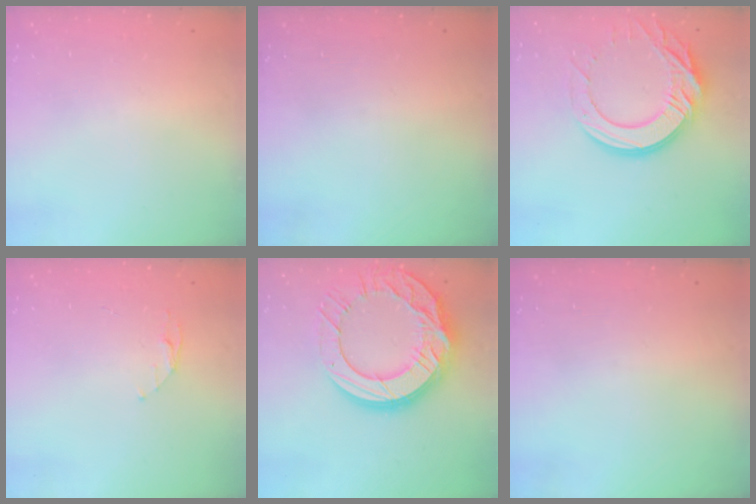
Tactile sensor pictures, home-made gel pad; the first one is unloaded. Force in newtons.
{"total": 0.0}
{"total": 17.9, "press": 17.8, "slide": 1.9}
{"total": 4.4, "press": 4.4, "slide": 0.5}
{"total": 24.9, "press": 24.8, "slide": 2.4}
{"total": 0.0}